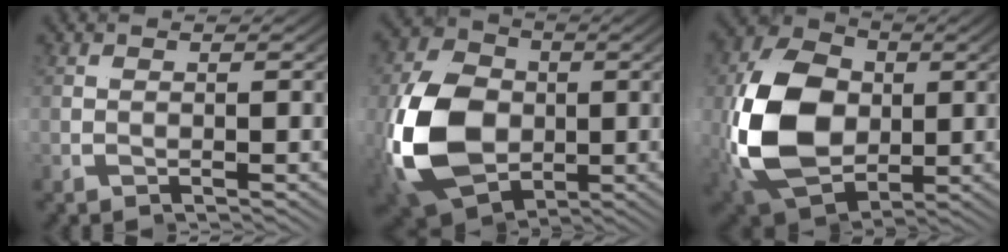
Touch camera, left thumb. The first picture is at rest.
{"total": 17.3, "force": [-0.9, 11.6, 12.7], "torque": [-0.269, -0.032, -0.005]}
{"total": 17.2, "force": [-0.4, 11.5, 12.8], "torque": [-0.279, -0.039, 0.007]}